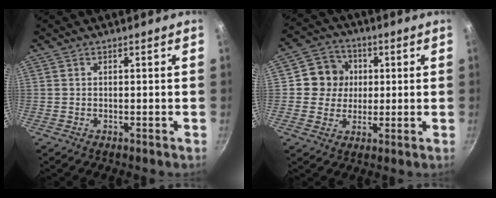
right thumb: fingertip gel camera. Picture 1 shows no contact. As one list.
[{"total": 8.3, "force": [1.2, 7.8, 2.4], "torque": [0.000, 0.010, 0.008]}]